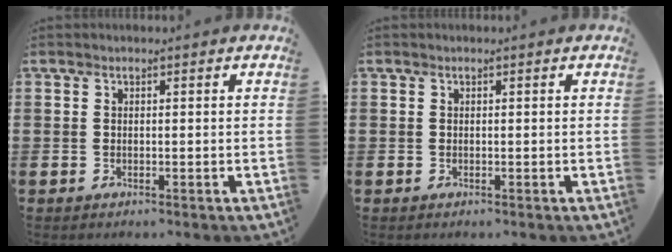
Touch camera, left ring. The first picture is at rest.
{"total": 0.0}